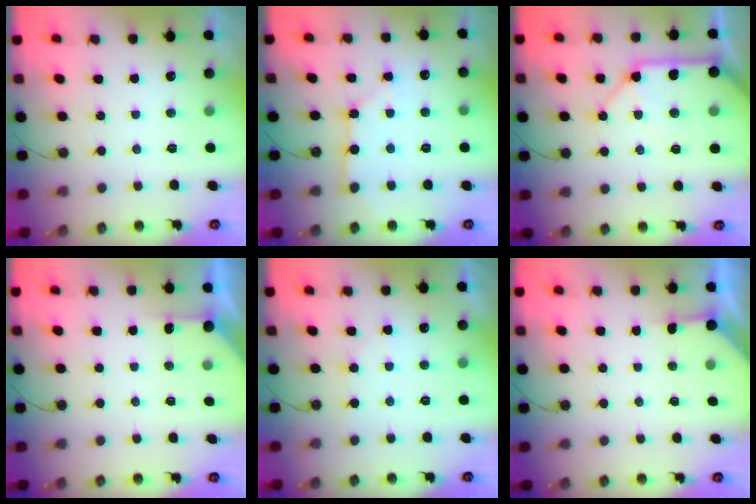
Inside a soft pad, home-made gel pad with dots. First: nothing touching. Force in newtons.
{"total": 3.2, "press": 3.2, "slide": 0.2}
{"total": 13.0, "press": 12.9, "slide": 1.8}
{"total": 2.3, "press": 2.3, "slide": 0.2}
{"total": 3.3, "press": 3.2, "slide": 0.4}
{"total": 2.8, "press": 2.8, "slide": 0.4}